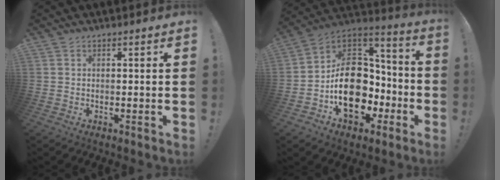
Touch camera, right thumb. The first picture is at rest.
{"total": 21.4, "force": [-5.4, 15.8, 13.5], "torque": [-0.217, 0.035, -0.065]}